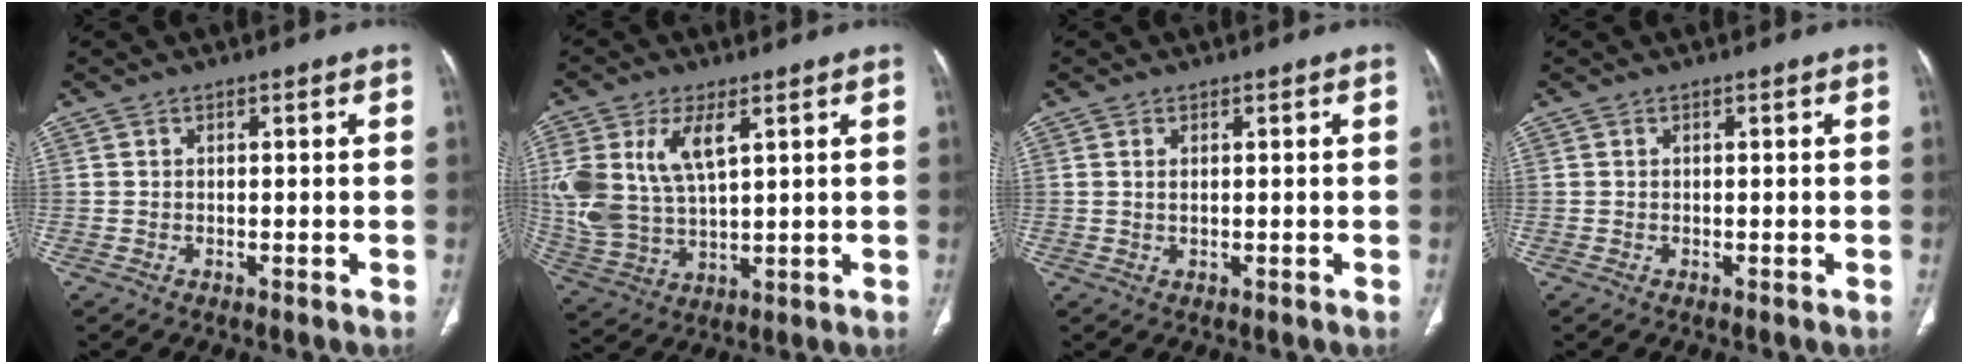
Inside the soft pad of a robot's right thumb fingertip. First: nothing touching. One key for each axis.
{"total": 14.1, "fx": 5.0, "fy": 7.3, "fz": 11.0, "tx": -0.240, "ty": -0.010, "tz": 0.112}
{"total": 1.0, "fx": 0.4, "fy": 0.4, "fz": 0.8, "tx": -0.020, "ty": 0.000, "tz": 0.011}
{"total": 0.0}